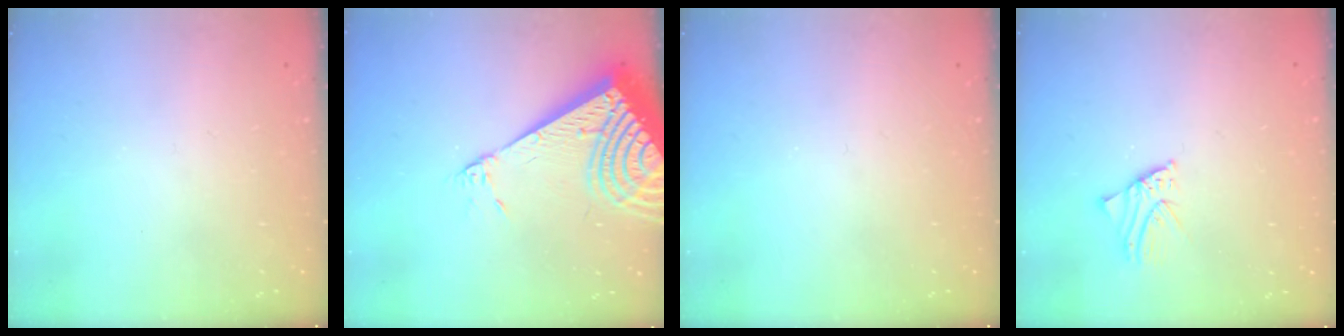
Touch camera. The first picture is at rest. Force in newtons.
{"total": 19.0, "press": 18.8, "slide": 2.5}
{"total": 0.0}
{"total": 1.7, "press": 1.7, "slide": 0.2}